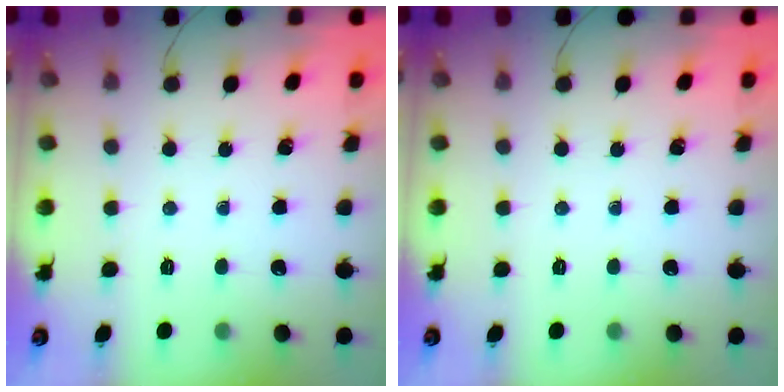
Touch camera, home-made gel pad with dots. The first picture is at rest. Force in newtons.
{"total": 0.0}